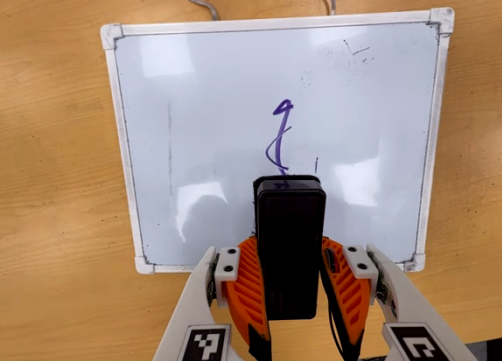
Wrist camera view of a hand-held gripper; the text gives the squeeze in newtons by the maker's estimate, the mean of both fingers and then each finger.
{"total": 5.6, "left": 5.1, "right": 6.2}